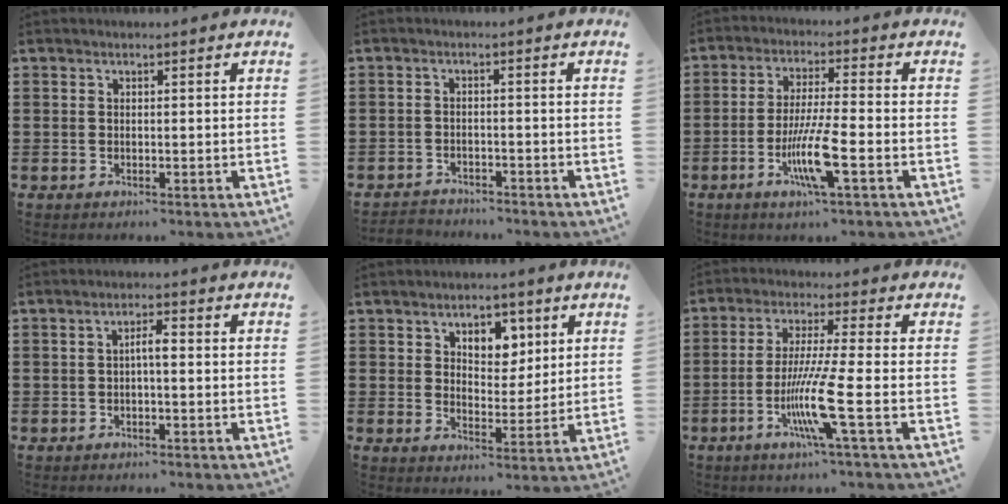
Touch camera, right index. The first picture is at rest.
{"total": 2.3, "force": [-2.3, 0.3, -0.3], "torque": [-0.002, 0.001, -0.052]}
{"total": 8.5, "force": [-3.3, 0.8, 7.8], "torque": [-0.159, -0.016, -0.064]}
{"total": 2.4, "force": [-0.3, 0.5, 2.3], "torque": [-0.044, 0.005, -0.008]}
{"total": 4.9, "force": [2.7, 3.5, 2.1], "torque": [-0.042, 0.006, 0.043]}
{"total": 9.8, "force": [-3.3, -0.2, 9.2], "torque": [-0.189, -0.021, -0.067]}